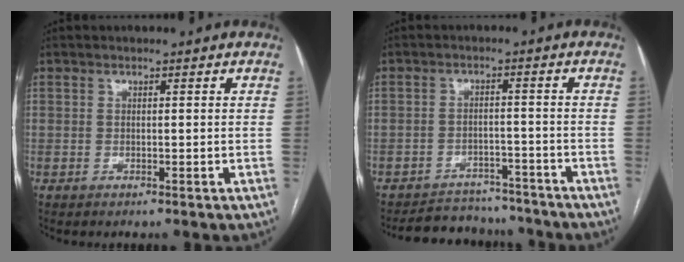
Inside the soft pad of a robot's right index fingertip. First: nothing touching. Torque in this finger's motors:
{"motor_torque": [0.00, -0.15, 0.25, 0.04]}